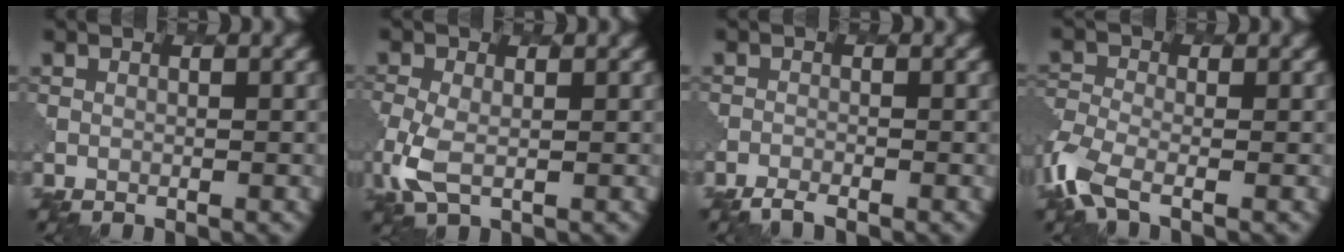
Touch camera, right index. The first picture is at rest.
{"total": 3.3, "force": [-0.9, 2.1, 2.5], "torque": [-0.072, -0.007, -0.017]}
{"total": 1.6, "force": [-1.5, 0.3, 0.4], "torque": [-0.008, -0.005, -0.031]}
{"total": 4.5, "force": [-2.8, 1.8, 3.0], "torque": [-0.077, -0.011, -0.071]}